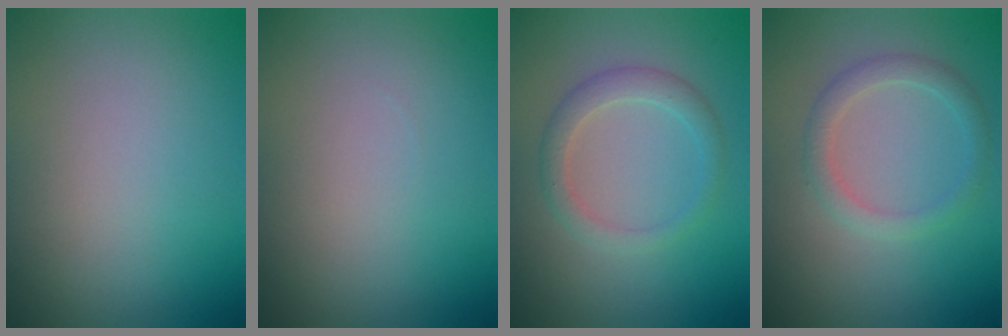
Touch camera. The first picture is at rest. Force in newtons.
{"total": 0.0}
{"total": 2.4, "press": 2.4, "slide": 0.2}
{"total": 2.2, "press": 2.2, "slide": 0.2}